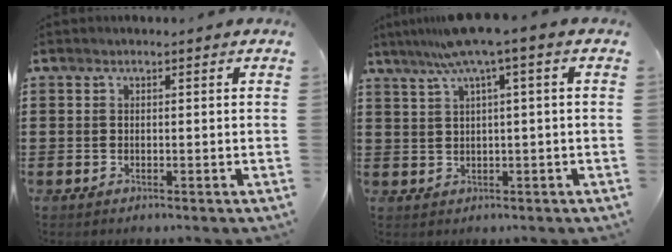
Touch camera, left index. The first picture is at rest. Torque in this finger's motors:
{"motor_torque": [1.09, -1.04, 1.05, 0.21]}